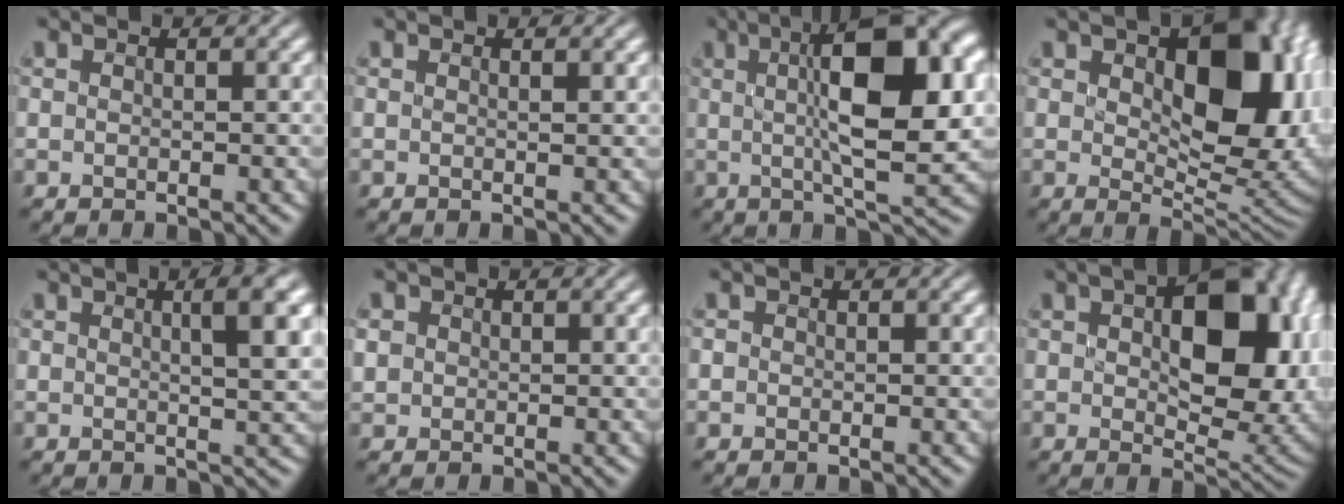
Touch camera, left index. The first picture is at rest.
{"total": 0.7, "force": [0.4, 0.2, 0.5], "torque": [-0.003, 0.001, 0.000]}
{"total": 11.2, "force": [1.6, 3.1, 10.6], "torque": [-0.164, 0.009, 0.031]}
{"total": 12.8, "force": [2.4, 7.0, 10.4], "torque": [-0.139, -0.005, 0.055]}
{"total": 4.5, "force": [1.5, 1.2, 4.1], "torque": [-0.043, 0.011, 0.020]}
{"total": 0.8, "force": [0.0, 0.7, -0.2], "torque": [-0.007, 0.000, 0.010]}
{"total": 0.5, "force": [-0.3, -0.1, -0.4], "torque": [0.000, 0.000, 0.002]}
{"total": 11.6, "force": [1.9, 6.1, 9.7], "torque": [-0.133, -0.003, 0.044]}